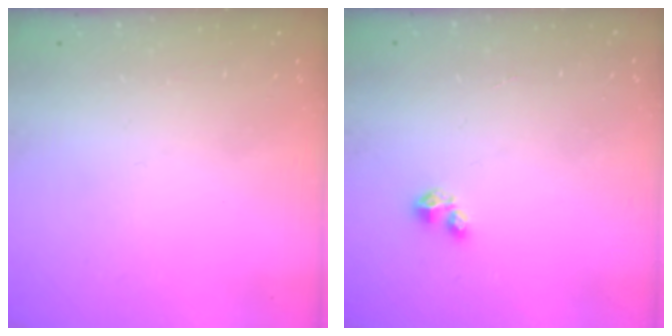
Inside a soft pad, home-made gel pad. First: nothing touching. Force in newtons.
{"total": 2.7, "press": 2.7, "slide": 0.4}